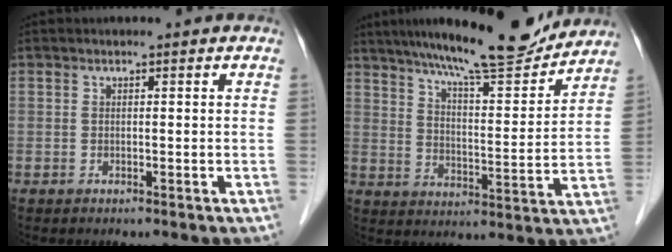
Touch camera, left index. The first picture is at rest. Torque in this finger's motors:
{"motor_torque": [0.28, -0.27, 0.65, 0.11]}